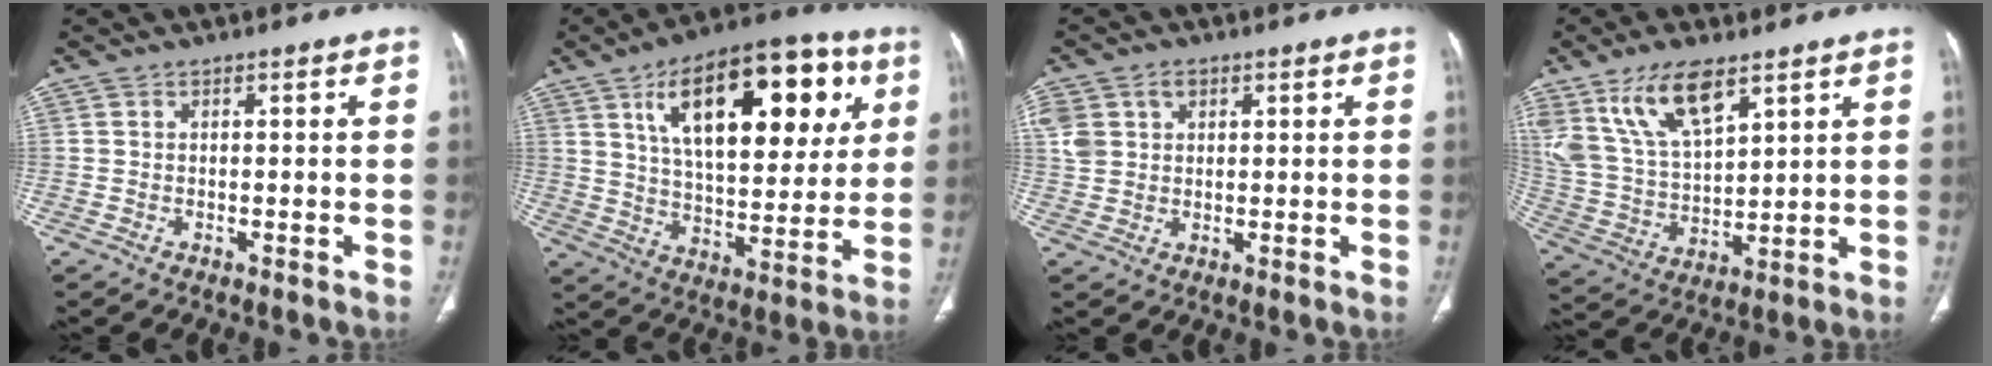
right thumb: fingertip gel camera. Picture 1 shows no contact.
{"total": 26.1, "force": [9.9, 12.2, 20.8], "torque": [-0.278, -0.012, 0.156]}
{"total": 7.7, "force": [2.9, 5.9, 3.9], "torque": [-0.077, 0.008, 0.064]}
{"total": 15.1, "force": [9.0, 6.6, 10.1], "torque": [-0.184, -0.032, 0.187]}